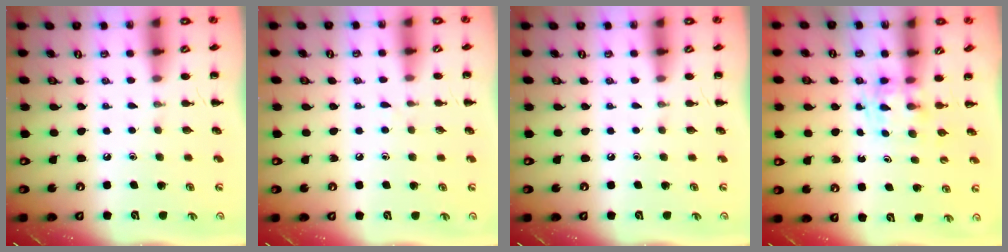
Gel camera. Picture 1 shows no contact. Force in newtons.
{"total": 3.0, "press": 2.6, "slide": 1.5}
{"total": 0.0}
{"total": 2.4, "press": 2.2, "slide": 1.1}